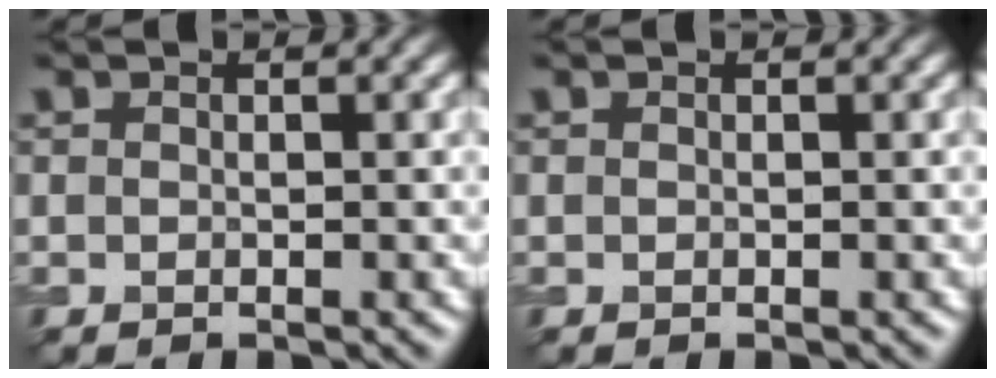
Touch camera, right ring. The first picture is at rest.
{"total": 0.0}